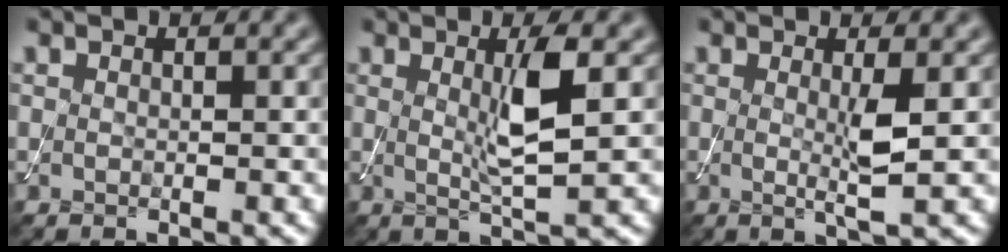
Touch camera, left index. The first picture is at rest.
{"total": 4.3, "force": [0.7, 0.7, 4.2], "torque": [-0.078, -0.010, 0.014]}
{"total": 2.8, "force": [0.1, 0.2, 2.8], "torque": [-0.055, -0.009, 0.001]}